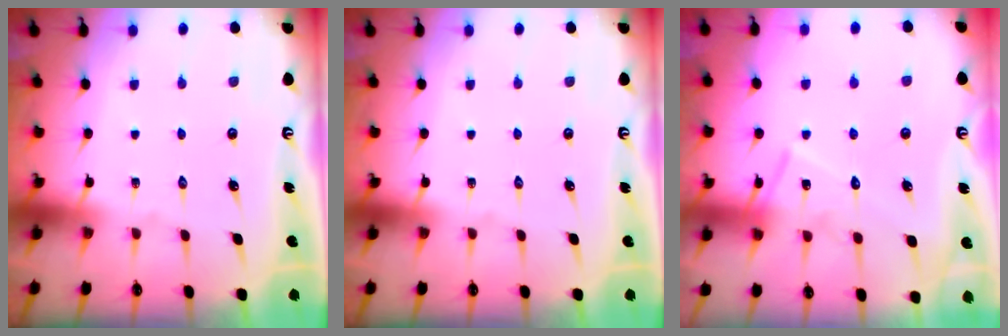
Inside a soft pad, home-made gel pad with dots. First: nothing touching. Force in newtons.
{"total": 0.0}
{"total": 12.8, "press": 12.8, "slide": 0.8}